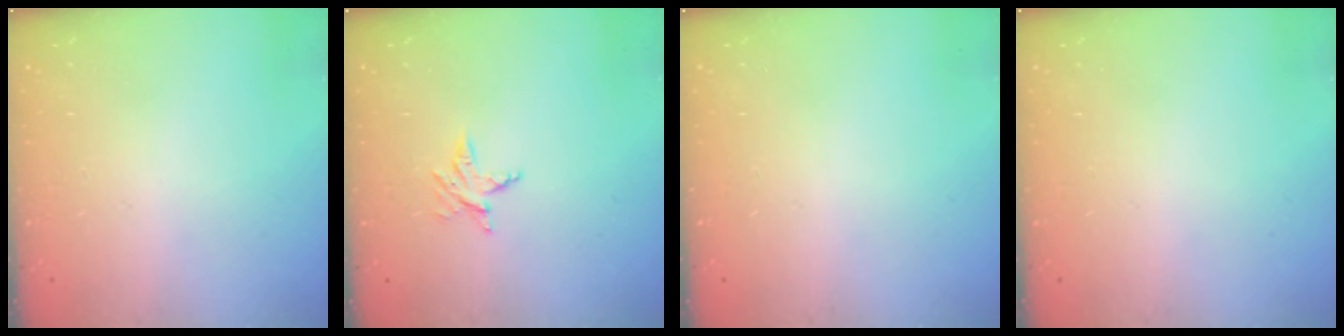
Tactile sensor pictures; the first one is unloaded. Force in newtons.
{"total": 3.6, "press": 3.5, "slide": 0.5}
{"total": 0.0}
{"total": 0.0}